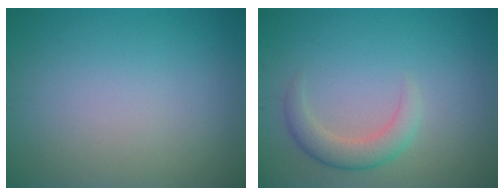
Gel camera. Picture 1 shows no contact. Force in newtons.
{"total": 2.8, "press": 2.8, "slide": 0.2}